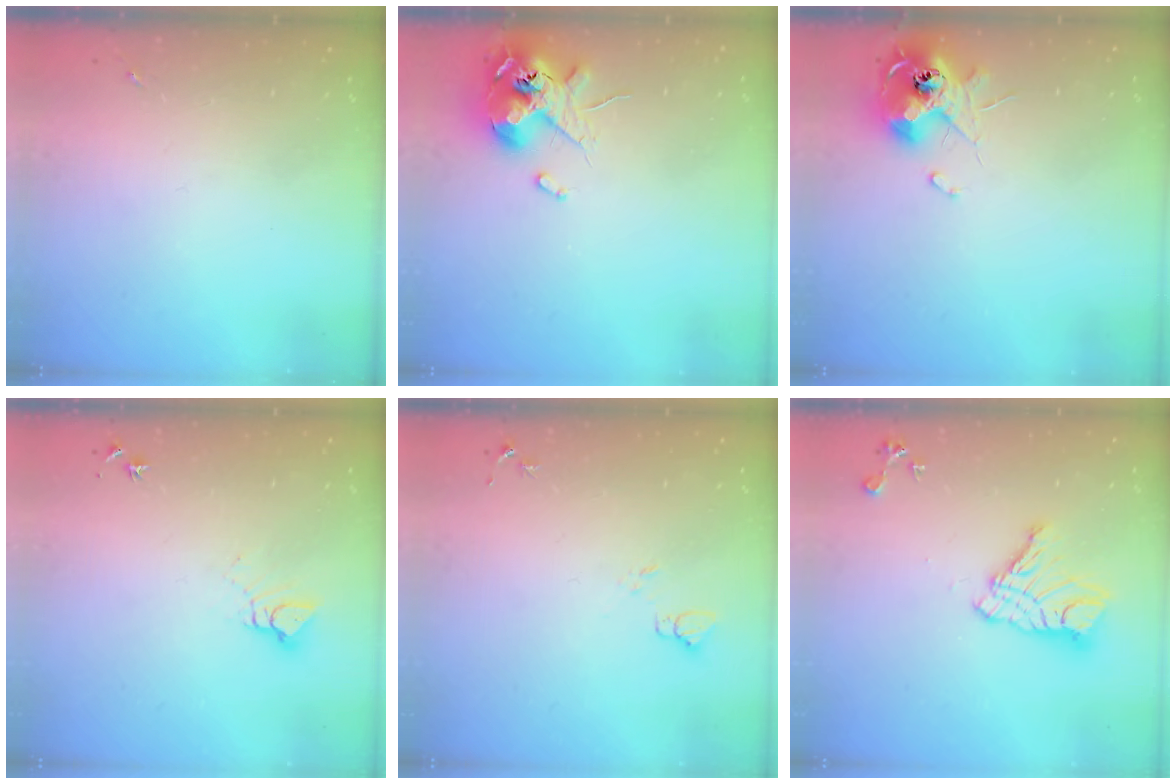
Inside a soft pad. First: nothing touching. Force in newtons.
{"total": 12.1, "press": 12.0, "slide": 2.0}
{"total": 12.8, "press": 12.8, "slide": 1.5}
{"total": 4.7, "press": 4.7, "slide": 0.3}
{"total": 4.5, "press": 4.5, "slide": 0.4}
{"total": 13.2, "press": 13.2, "slide": 1.3}